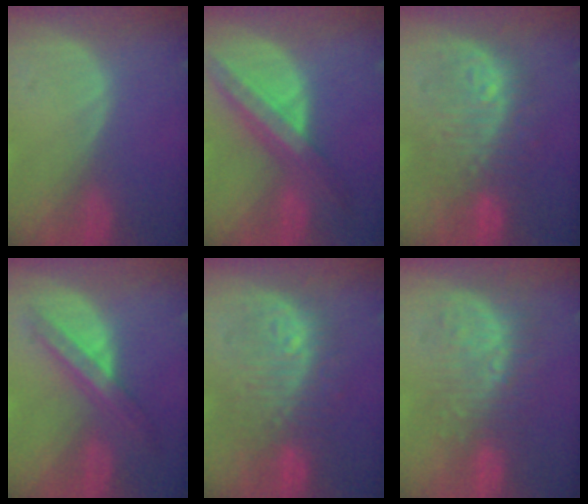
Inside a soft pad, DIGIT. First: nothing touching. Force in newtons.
{"total": 8.8, "press": 7.7, "slide": 4.3}
{"total": 9.6, "press": 9.6, "slide": 0.7}
{"total": 7.1, "press": 6.0, "slide": 3.8}
{"total": 9.6, "press": 9.6, "slide": 0.7}
{"total": 9.2, "press": 8.4, "slide": 3.9}